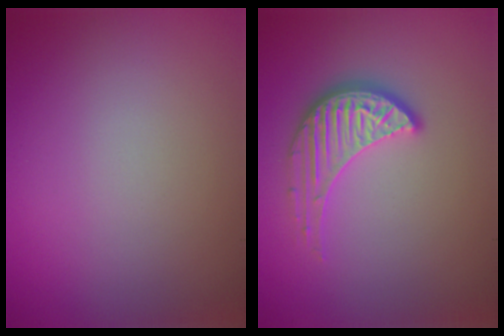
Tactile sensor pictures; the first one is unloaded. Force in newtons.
{"total": 3.8, "press": 3.2, "slide": 2.1}